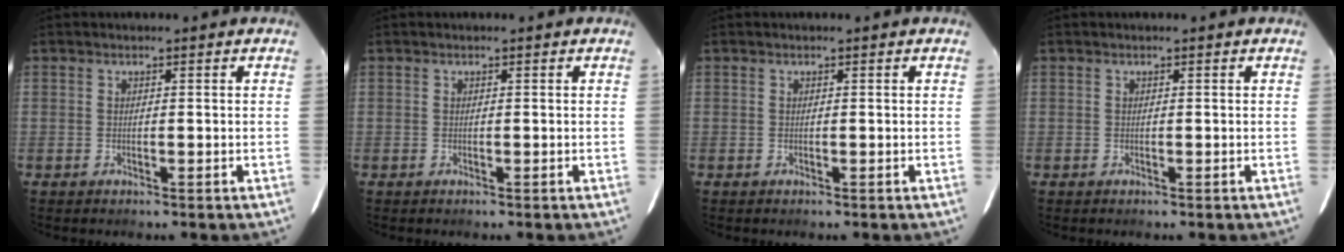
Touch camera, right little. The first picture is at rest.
{"total": 0.0}
{"total": 0.0}
{"total": 0.0}